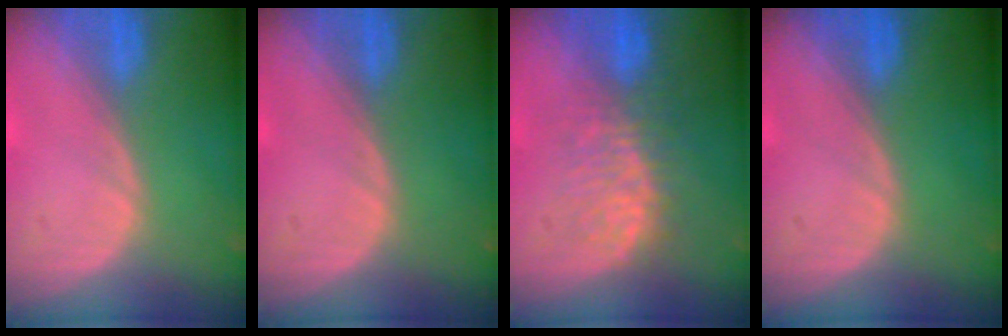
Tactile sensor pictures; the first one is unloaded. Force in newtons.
{"total": 0.0}
{"total": 7.8, "press": 7.5, "slide": 2.0}
{"total": 0.0}